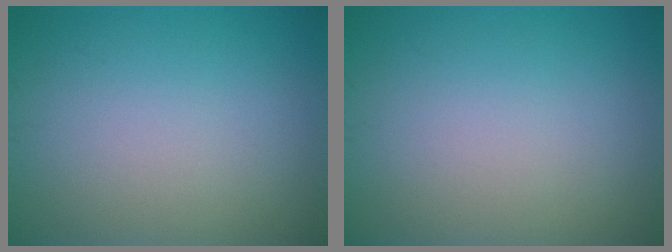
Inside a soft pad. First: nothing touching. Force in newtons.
{"total": 0.0}